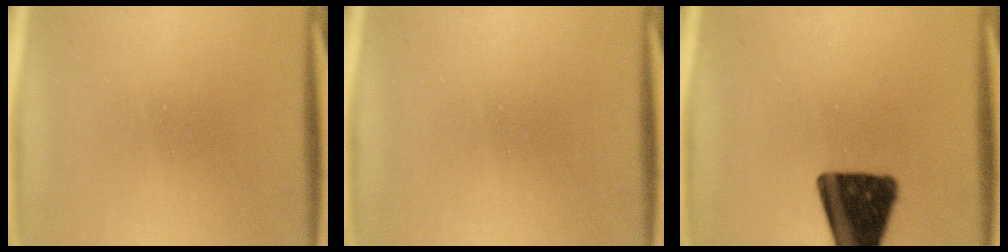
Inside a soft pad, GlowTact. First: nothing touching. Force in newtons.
{"total": 0.0}
{"total": 17.7}